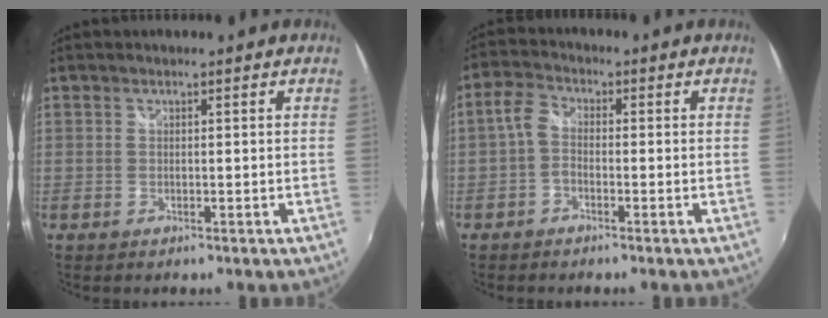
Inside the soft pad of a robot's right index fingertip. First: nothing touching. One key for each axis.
{"total": 3.4, "fx": -1.4, "fy": 2.1, "fz": 2.3, "tx": -0.054, "ty": 0.012, "tz": -0.032}